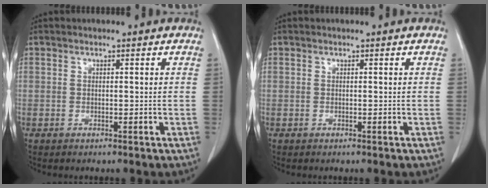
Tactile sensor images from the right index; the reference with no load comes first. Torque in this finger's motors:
{"motor_torque": [0.00, 0.00, 0.03, 0.00]}